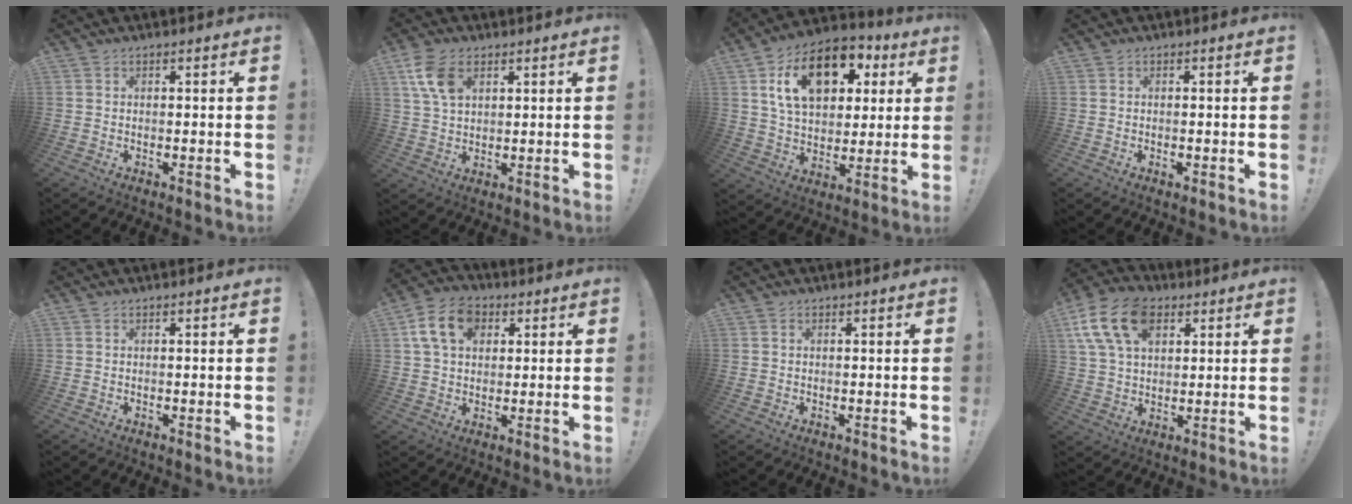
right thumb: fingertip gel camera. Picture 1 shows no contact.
{"total": 8.8, "force": [4.0, 5.3, 5.8], "torque": [-0.113, -0.005, 0.080]}
{"total": 18.9, "force": [7.5, 12.2, 12.3], "torque": [-0.197, -0.018, 0.135]}
{"total": 0.6, "force": [-0.3, 0.3, 0.3], "torque": [-0.003, 0.000, -0.006]}
{"total": 0.0}
{"total": 12.7, "force": [4.4, 9.1, 7.6], "torque": [-0.137, 0.004, 0.087]}
{"total": 0.0}
{"total": 16.1, "force": [7.0, 10.5, 10.1], "torque": [-0.191, -0.017, 0.133]}